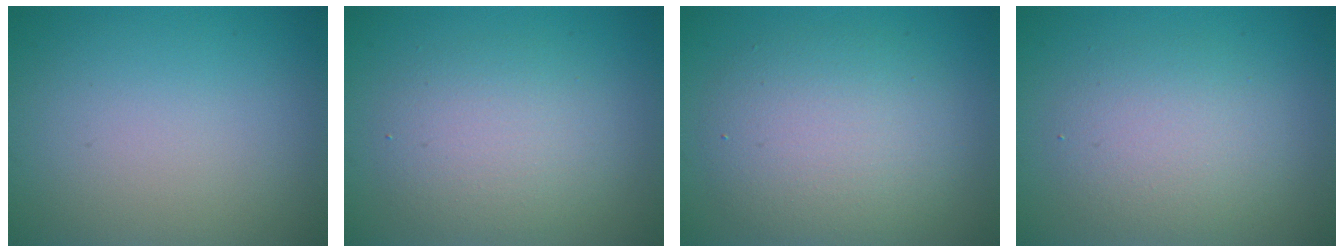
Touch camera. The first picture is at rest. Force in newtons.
{"total": 4.1, "press": 4.1, "slide": 0.2}
{"total": 5.7, "press": 5.7, "slide": 0.2}
{"total": 3.7, "press": 3.7, "slide": 0.1}